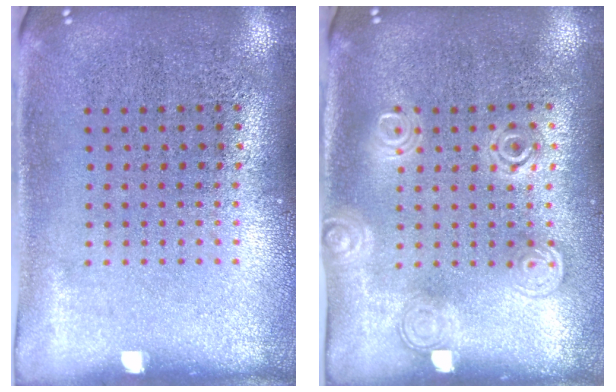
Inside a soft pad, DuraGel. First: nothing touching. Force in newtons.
{"total": 1.4, "press": 1.3, "slide": 0.4}